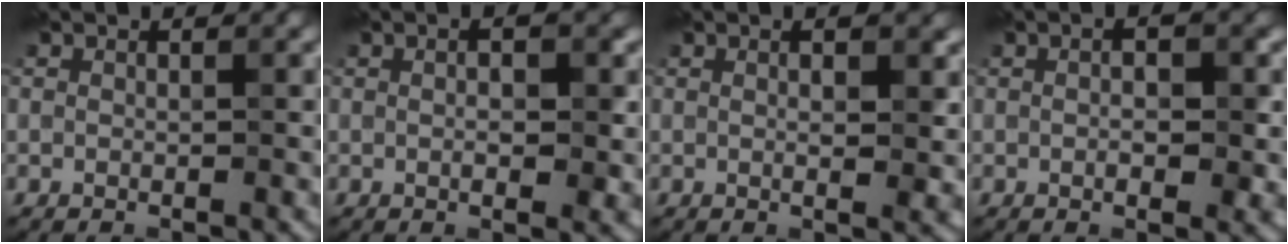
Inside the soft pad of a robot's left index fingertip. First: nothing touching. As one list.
[{"total": 3.0, "force": [0.4, 1.2, 2.7], "torque": [-0.027, -0.005, 0.001]}, {"total": 3.1, "force": [0.7, 0.9, 2.9], "torque": [-0.032, 0.001, 0.004]}, {"total": 3.0, "force": [0.2, 1.4, 2.6], "torque": [-0.017, -0.008, -0.004]}]